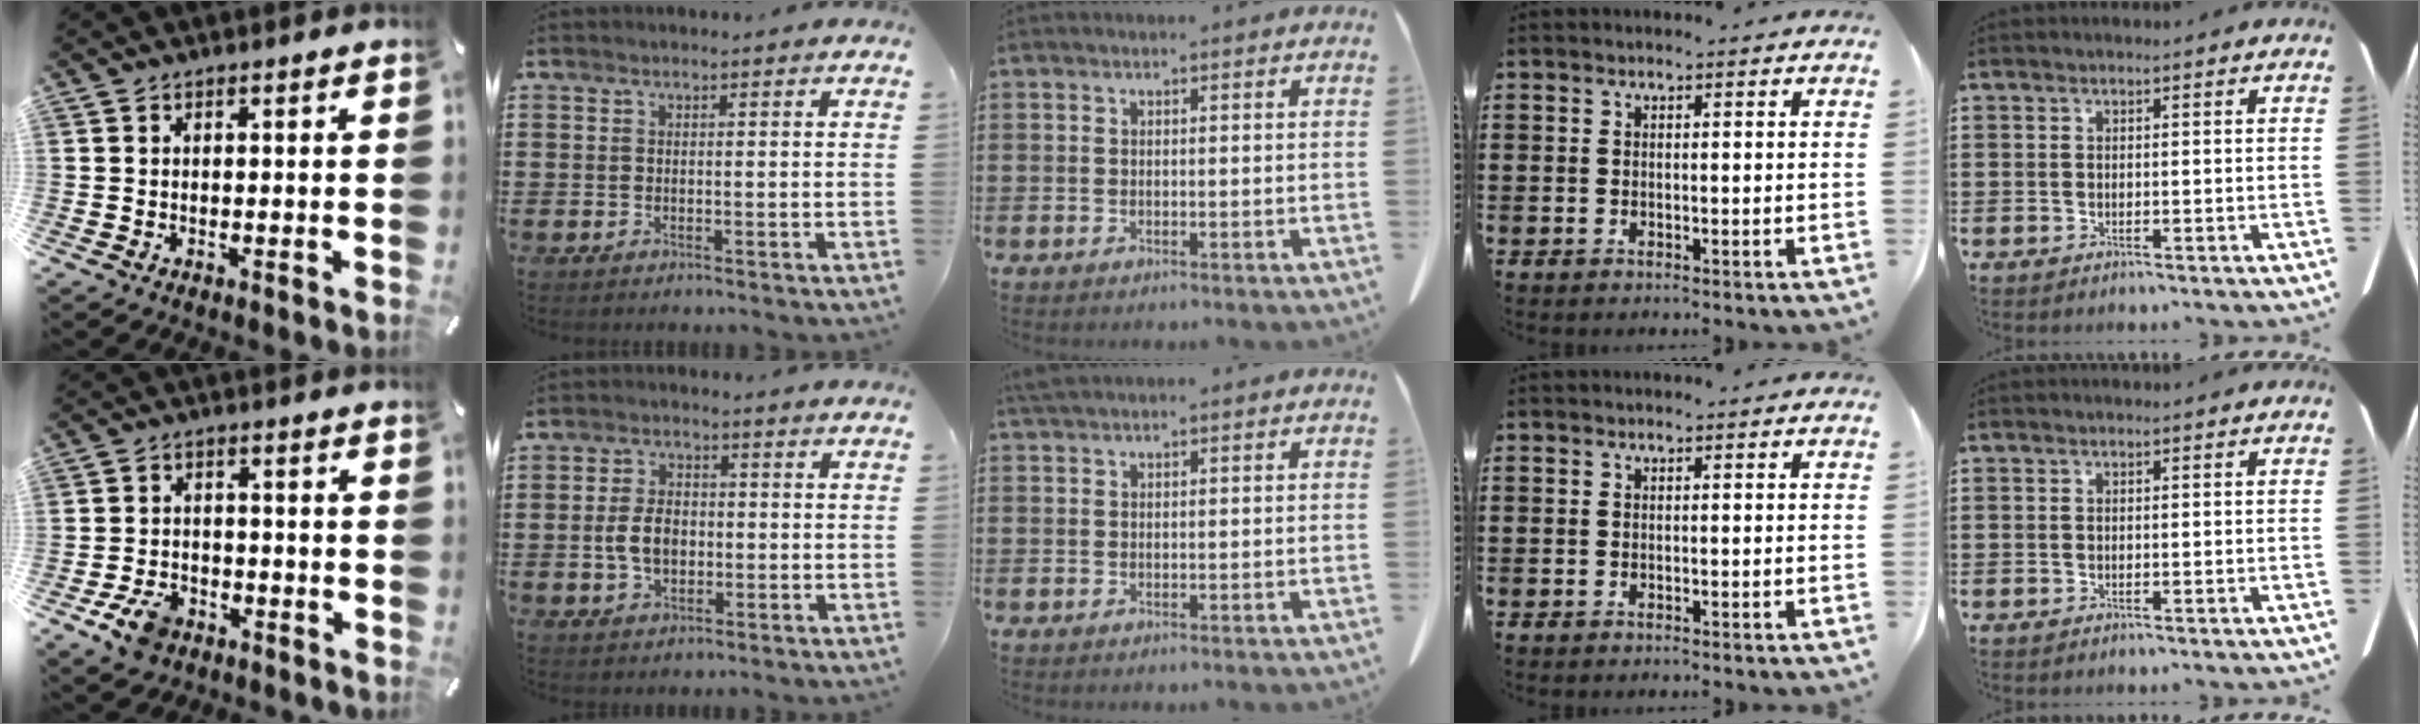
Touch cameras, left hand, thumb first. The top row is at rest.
{"thumb": {"total": 6.8, "force": [-3.8, 4.5, 3.4], "torque": [-0.074, 0.019, -0.072]}, "index": {"total": 5.6, "force": [-0.6, 3.4, 4.3], "torque": [-0.094, -0.001, -0.020]}, "middle": {"total": 1.2, "force": [1.1, 0.0, 0.6], "torque": [-0.016, -0.001, 0.021]}}